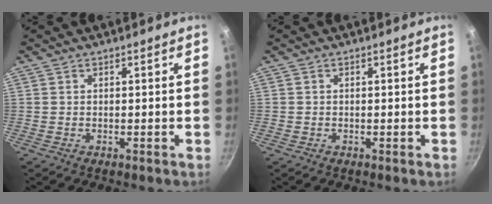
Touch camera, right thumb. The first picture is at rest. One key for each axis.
{"total": 0.0}